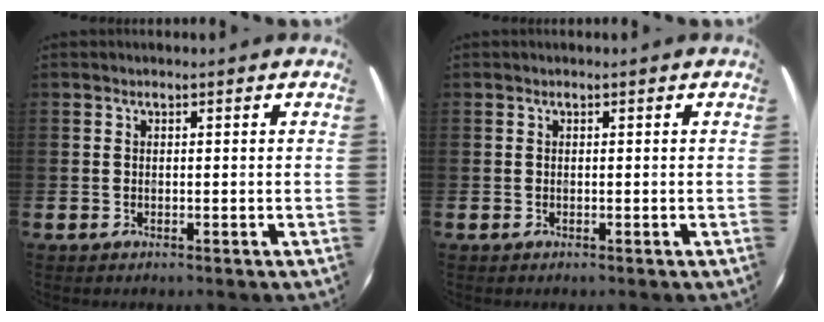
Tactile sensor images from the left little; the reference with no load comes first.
{"total": 0.0}